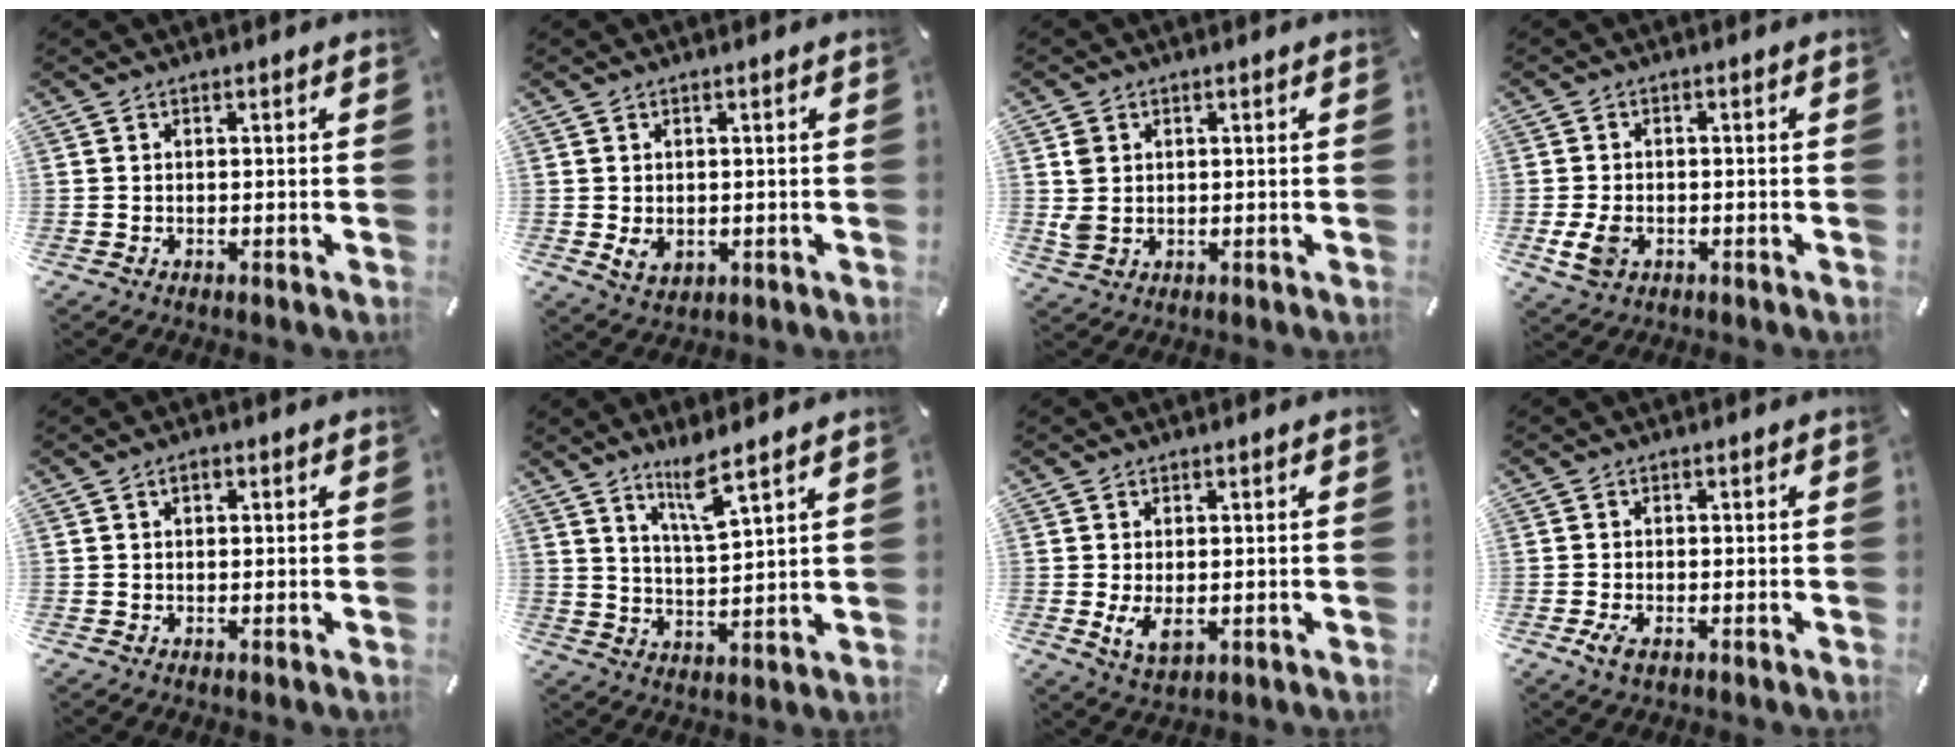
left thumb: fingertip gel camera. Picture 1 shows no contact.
{"total": 3.0, "force": [0.2, 2.5, 1.6], "torque": [-0.021, -0.006, 0.001]}
{"total": 3.7, "force": [1.0, 3.3, 1.4], "torque": [-0.022, 0.003, 0.019]}
{"total": 4.5, "force": [-1.3, 3.2, 2.9], "torque": [-0.075, -0.002, -0.027]}
{"total": 1.4, "force": [0.6, 0.8, 1.0], "torque": [-0.020, 0.005, 0.010]}
{"total": 7.5, "force": [5.9, 0.4, 4.6], "torque": [-0.091, -0.029, 0.101]}
{"total": 4.9, "force": [-0.3, 2.8, 4.0], "torque": [-0.082, -0.011, -0.011]}
{"total": 2.4, "force": [-0.9, 1.2, 1.8], "torque": [-0.044, -0.003, -0.020]}